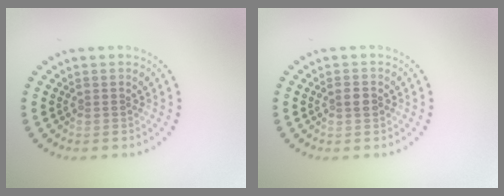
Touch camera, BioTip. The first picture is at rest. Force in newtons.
{"total": 1.0, "press": 1.0, "slide": 0.1}